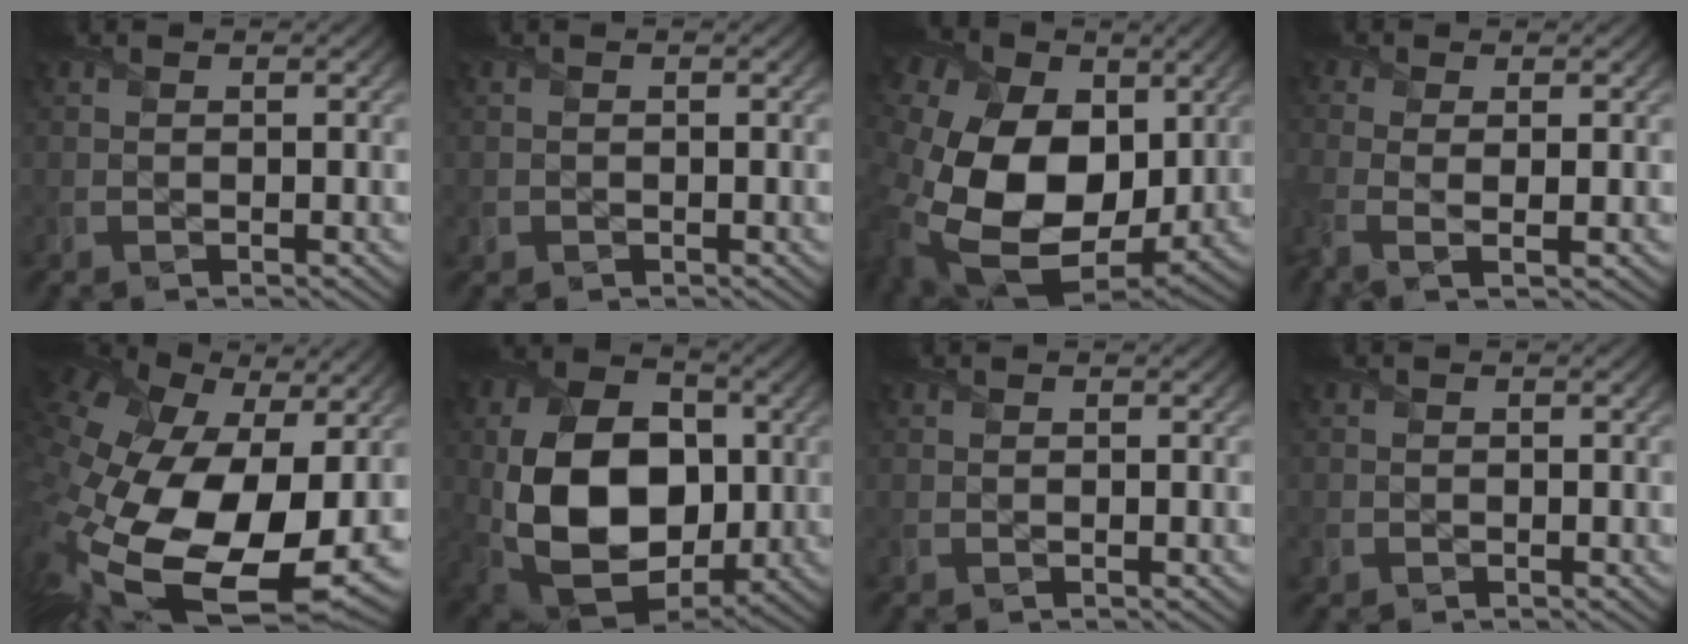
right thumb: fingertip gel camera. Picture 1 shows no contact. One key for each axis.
{"total": 0.9, "fx": -0.3, "fy": 0.8, "fz": 0.1, "tx": 0.002, "ty": -0.006, "tz": -0.009}
{"total": 22.2, "fx": 0.0, "fy": 16.1, "fz": 15.3, "tx": -0.351, "ty": -0.049, "tz": 0.021}
{"total": 3.9, "fx": -0.6, "fy": 1.3, "fz": 3.7, "tx": -0.085, "ty": -0.012, "tz": -0.012}
{"total": 21.6, "fx": -1.8, "fy": 13.1, "fz": 17.1, "tx": -0.383, "ty": -0.077, "tz": 0.010}
{"total": 18.5, "fx": -1.0, "fy": 12.8, "fz": 13.3, "tx": -0.256, "ty": -0.021, "tz": -0.010}
{"total": 0.0}
{"total": 1.3, "fx": -0.6, "fy": 1.1, "fz": 0.3, "tx": -0.007, "ty": -0.007, "tz": -0.016}